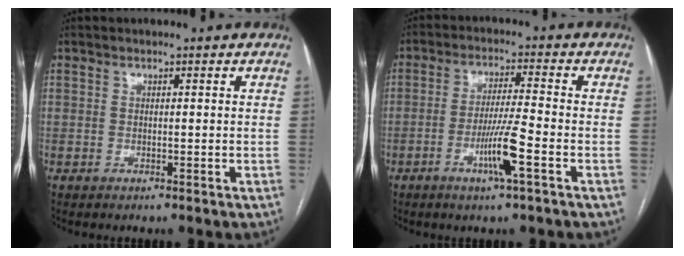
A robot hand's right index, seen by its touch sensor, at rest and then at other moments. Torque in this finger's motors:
{"motor_torque": [1.13, -0.36, 0.45, 0.10]}